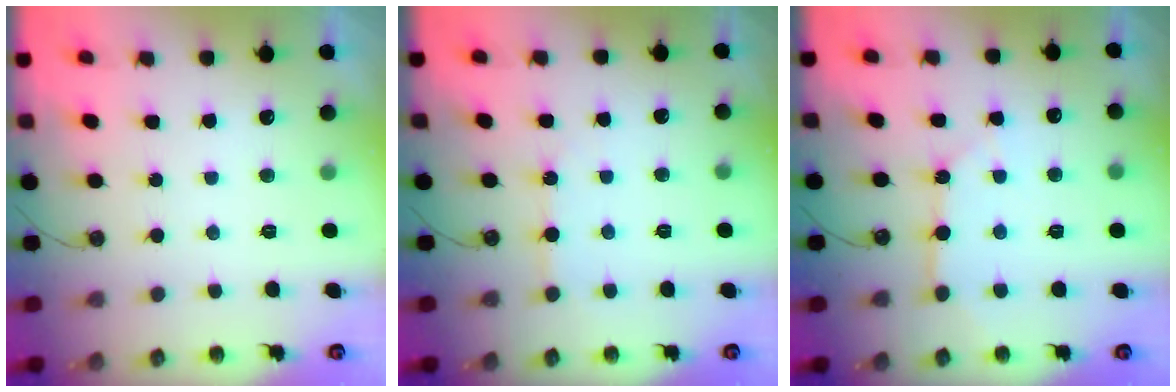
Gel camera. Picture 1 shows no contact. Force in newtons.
{"total": 3.2, "press": 3.2, "slide": 0.4}
{"total": 5.1, "press": 5.1, "slide": 0.5}